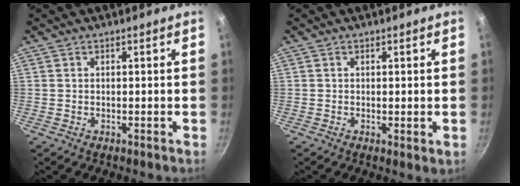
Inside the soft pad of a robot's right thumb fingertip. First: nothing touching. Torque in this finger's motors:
{"motor_torque": [-0.03, 0.08, -0.22, 0.03, -0.01]}